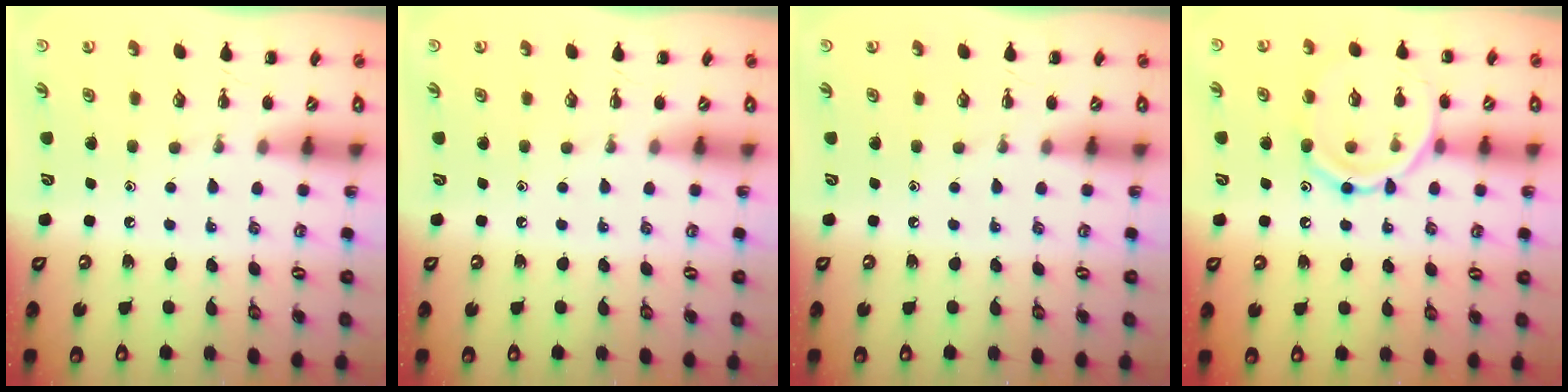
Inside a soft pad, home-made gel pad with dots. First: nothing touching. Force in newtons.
{"total": 0.0}
{"total": 0.0}
{"total": 12.7, "press": 12.7, "slide": 1.0}